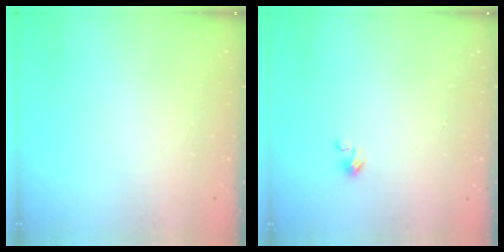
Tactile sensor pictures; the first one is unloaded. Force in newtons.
{"total": 0.0}